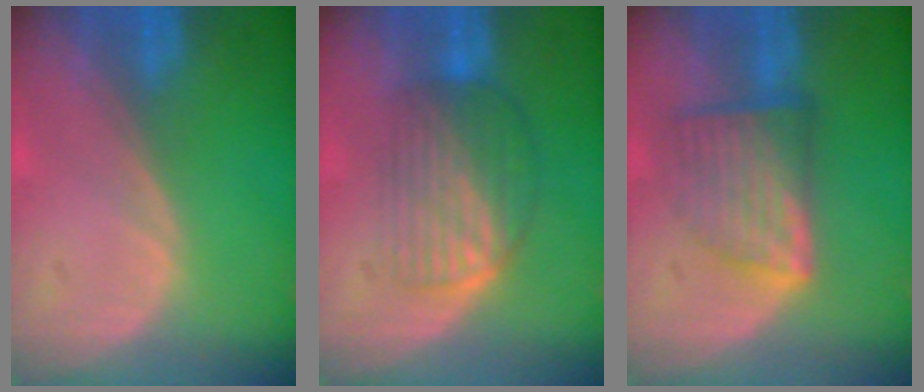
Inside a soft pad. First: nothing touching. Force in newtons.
{"total": 6.2, "press": 6.1, "slide": 1.4}
{"total": 7.3, "press": 6.6, "slide": 3.2}